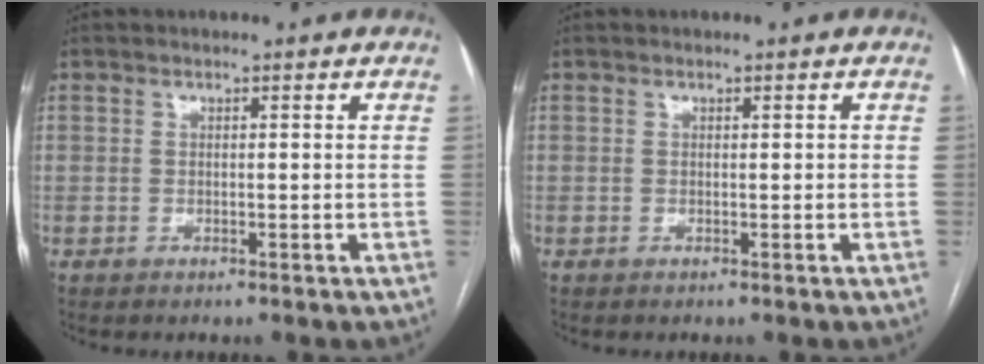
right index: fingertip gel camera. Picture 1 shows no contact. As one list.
[{"total": 0.0}]